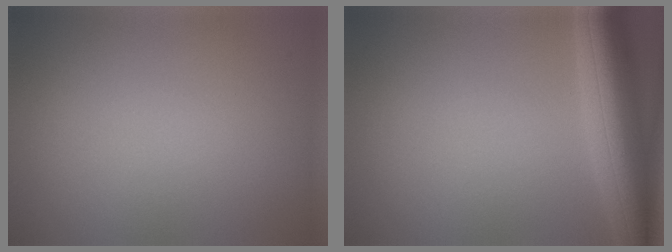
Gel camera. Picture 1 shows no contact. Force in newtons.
{"total": 7.8, "press": 7.8, "slide": 0.4}